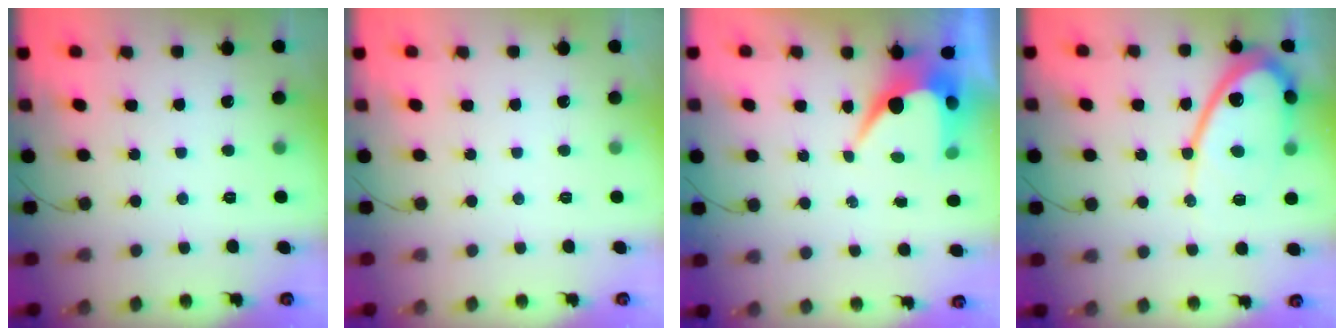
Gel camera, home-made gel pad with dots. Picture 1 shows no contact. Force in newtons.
{"total": 0.0}
{"total": 7.4, "press": 7.4, "slide": 0.8}
{"total": 13.5, "press": 13.4, "slide": 1.1}